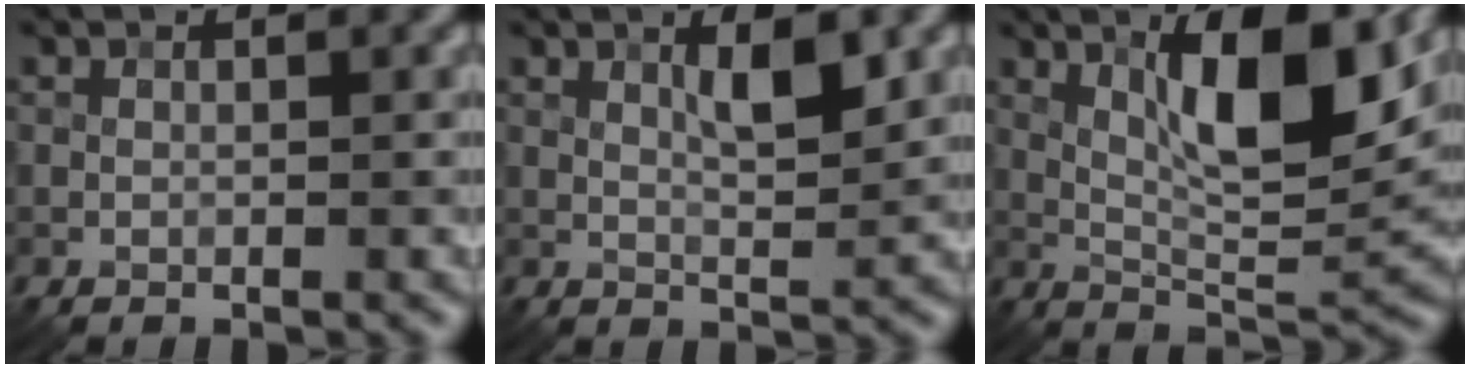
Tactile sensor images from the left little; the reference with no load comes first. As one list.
[{"total": 3.4, "force": [1.3, 0.9, 3.0], "torque": [-0.049, 0.000, 0.020]}, {"total": 9.8, "force": [3.5, 2.7, 8.8], "torque": [-0.137, -0.001, 0.060]}]